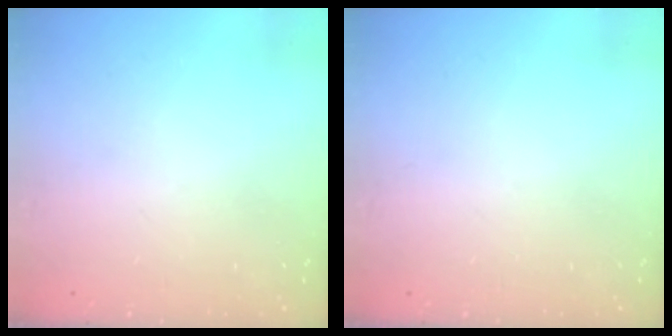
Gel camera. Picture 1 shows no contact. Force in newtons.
{"total": 0.0}